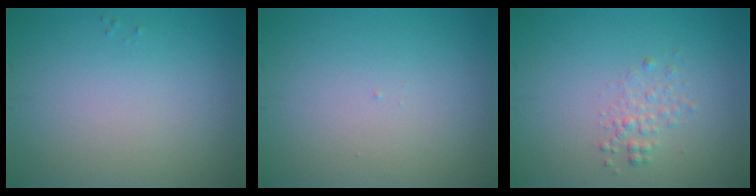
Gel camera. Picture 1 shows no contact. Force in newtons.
{"total": 0.0}
{"total": 1.4, "press": 1.4, "slide": 0.1}